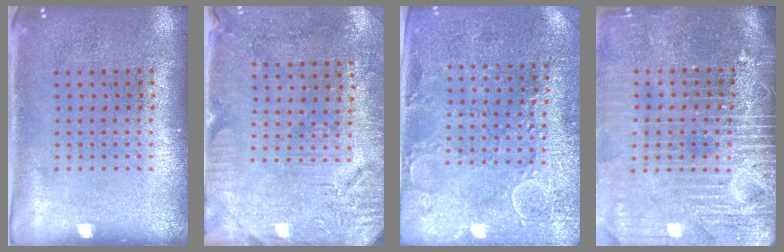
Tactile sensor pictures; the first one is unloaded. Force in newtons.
{"total": 3.2, "press": 2.8, "slide": 1.5}
{"total": 2.8, "press": 2.7, "slide": 0.7}
{"total": 4.4, "press": 3.7, "slide": 2.3}